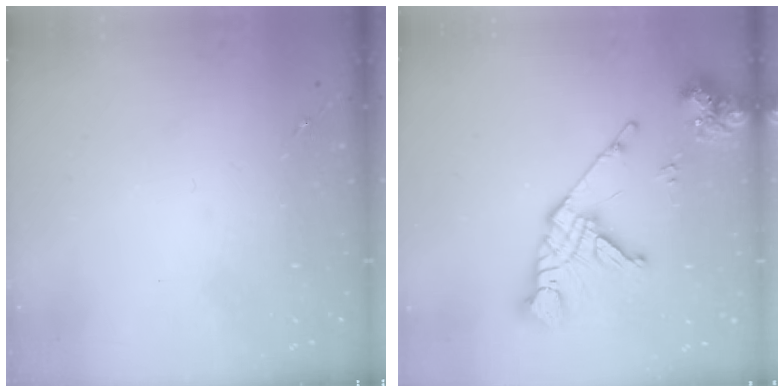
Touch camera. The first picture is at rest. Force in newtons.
{"total": 16.6, "press": 16.5, "slide": 2.0}